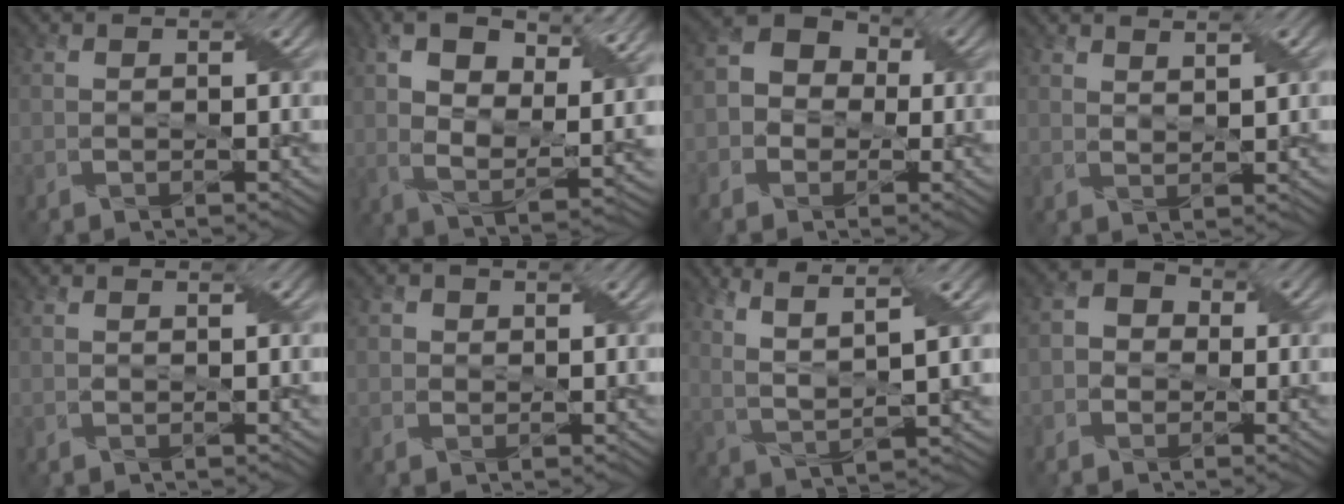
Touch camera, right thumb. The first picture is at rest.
{"total": 13.9, "force": [6.0, 6.6, 10.6], "torque": [-0.196, 0.000, 0.091]}
{"total": 5.4, "force": [-0.8, 4.8, 2.4], "torque": [-0.051, 0.008, -0.029]}
{"total": 2.0, "force": [1.7, 0.2, 1.0], "torque": [-0.021, -0.001, 0.036]}
{"total": 0.0}
{"total": 1.5, "force": [0.5, 1.4, 0.3], "torque": [-0.005, -0.001, 0.005]}
{"total": 7.3, "force": [4.3, 1.4, 5.7], "torque": [-0.125, 0.002, 0.089]}
{"total": 3.1, "force": [-0.9, 2.7, 1.1], "torque": [-0.020, 0.009, -0.021]}